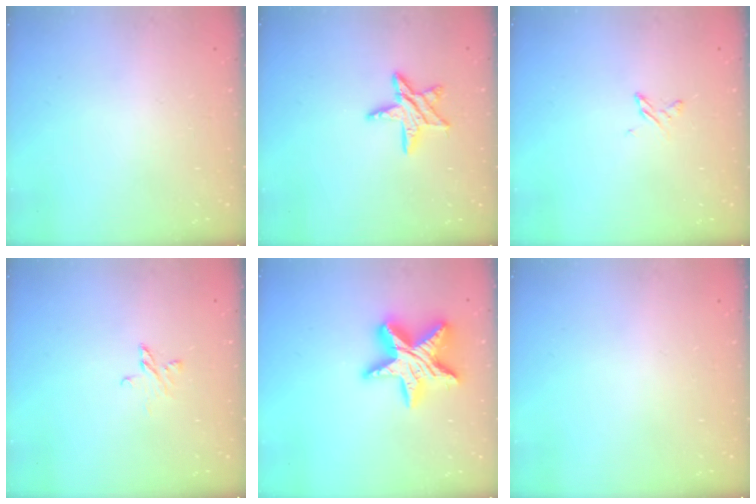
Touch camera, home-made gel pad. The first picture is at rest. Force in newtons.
{"total": 10.0, "press": 10.0, "slide": 0.8}
{"total": 3.0, "press": 2.9, "slide": 0.4}
{"total": 3.4, "press": 3.3, "slide": 0.3}
{"total": 17.2, "press": 17.2, "slide": 1.4}
{"total": 0.0}